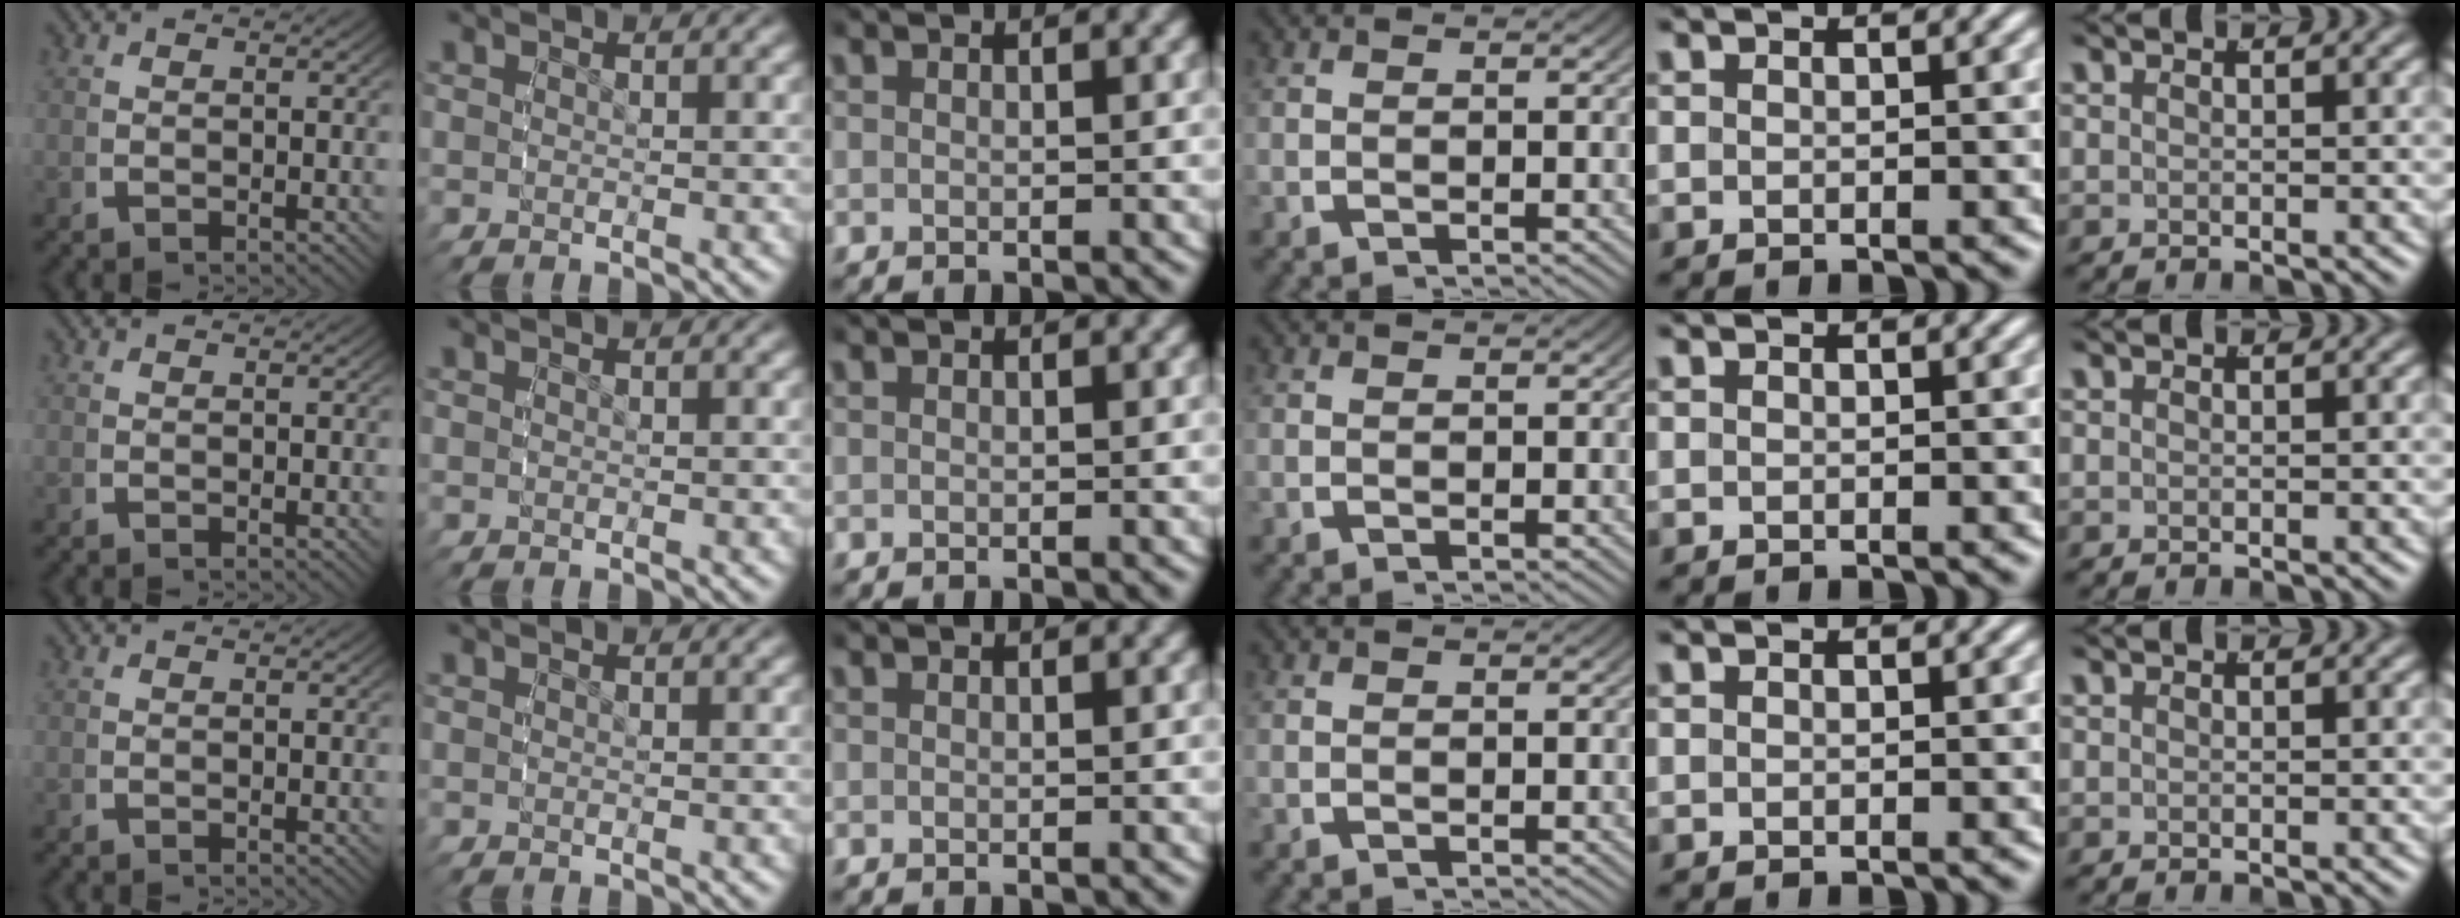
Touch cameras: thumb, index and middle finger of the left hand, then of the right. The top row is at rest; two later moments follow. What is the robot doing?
{"motion": "reach", "object": "stress ball aka squeeze ball"}